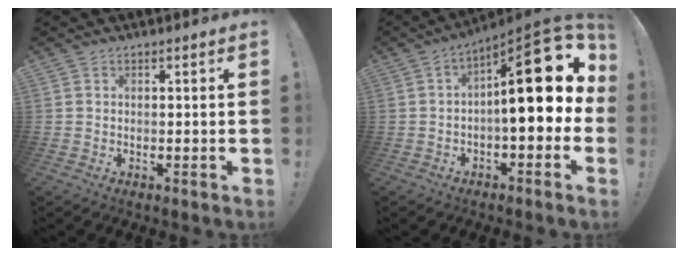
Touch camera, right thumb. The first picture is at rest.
{"total": 20.1, "force": [3.4, 6.7, 18.7], "torque": [-0.260, -0.019, 0.056]}